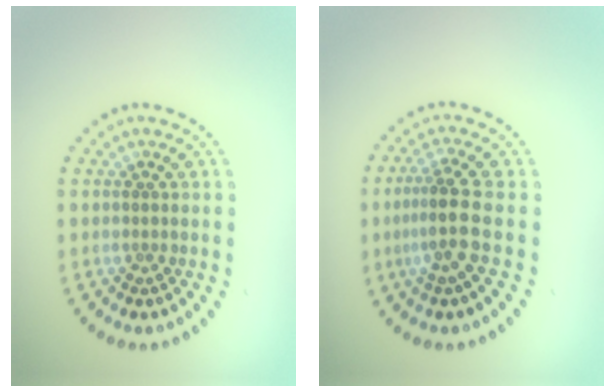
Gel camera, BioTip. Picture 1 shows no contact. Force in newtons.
{"total": 3.2, "press": 2.6, "slide": 1.9}